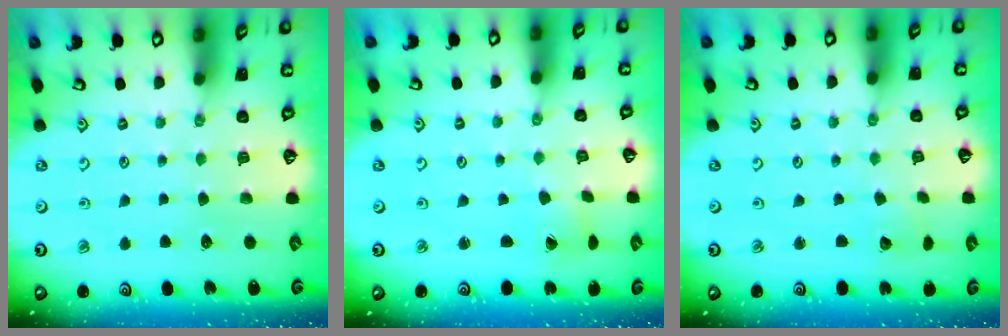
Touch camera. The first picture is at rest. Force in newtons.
{"total": 1.6, "press": 1.5, "slide": 0.3}
{"total": 1.7, "press": 1.7, "slide": 0.1}